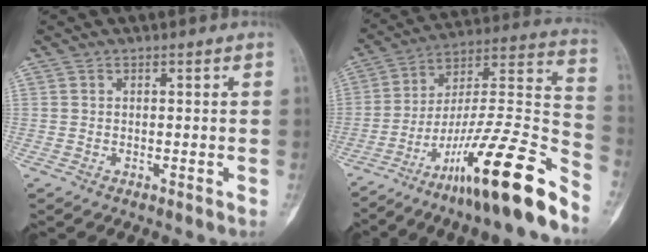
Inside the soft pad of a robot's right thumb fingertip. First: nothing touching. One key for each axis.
{"total": 25.5, "fx": -17.3, "fy": 3.0, "fz": 18.4, "tx": -0.267, "ty": 0.095, "tz": -0.282}